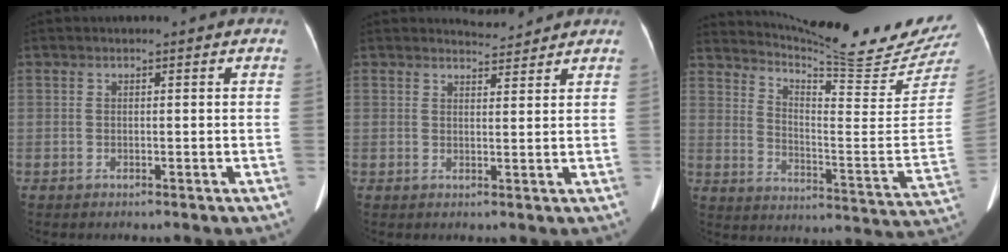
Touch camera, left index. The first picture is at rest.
{"total": 2.6, "force": [2.6, 0.1, -0.3], "torque": [-0.006, -0.005, 0.043]}
{"total": 21.3, "force": [20.2, -1.0, 6.5], "torque": [-0.118, -0.120, 0.270]}